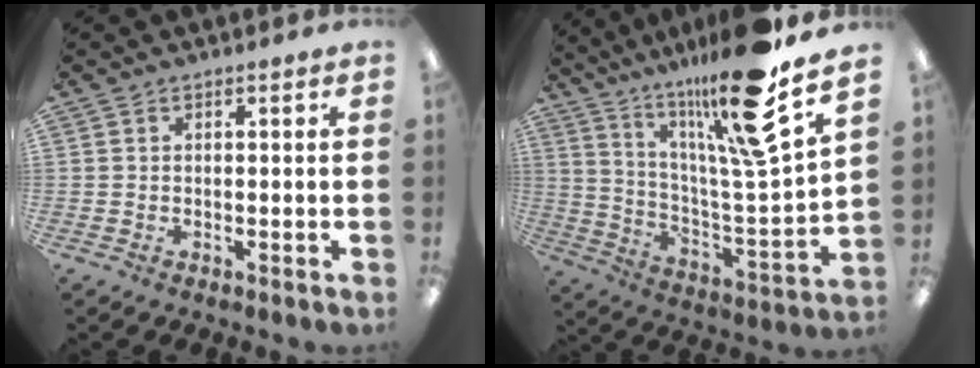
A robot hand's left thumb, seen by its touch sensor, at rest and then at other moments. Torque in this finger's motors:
{"motor_torque": [0.45, 0.49, 1.45, -1.32, 0.21]}